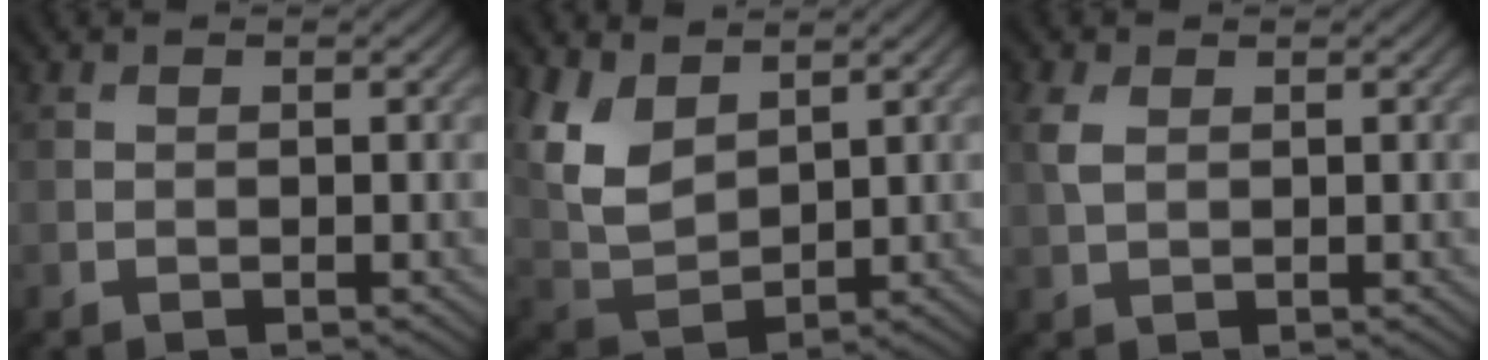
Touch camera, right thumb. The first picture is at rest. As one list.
[{"total": 8.5, "force": [4.1, 4.8, 5.7], "torque": [-0.149, -0.002, 0.088]}, {"total": 2.5, "force": [0.8, 1.5, 1.8], "torque": [-0.055, 0.004, 0.017]}]